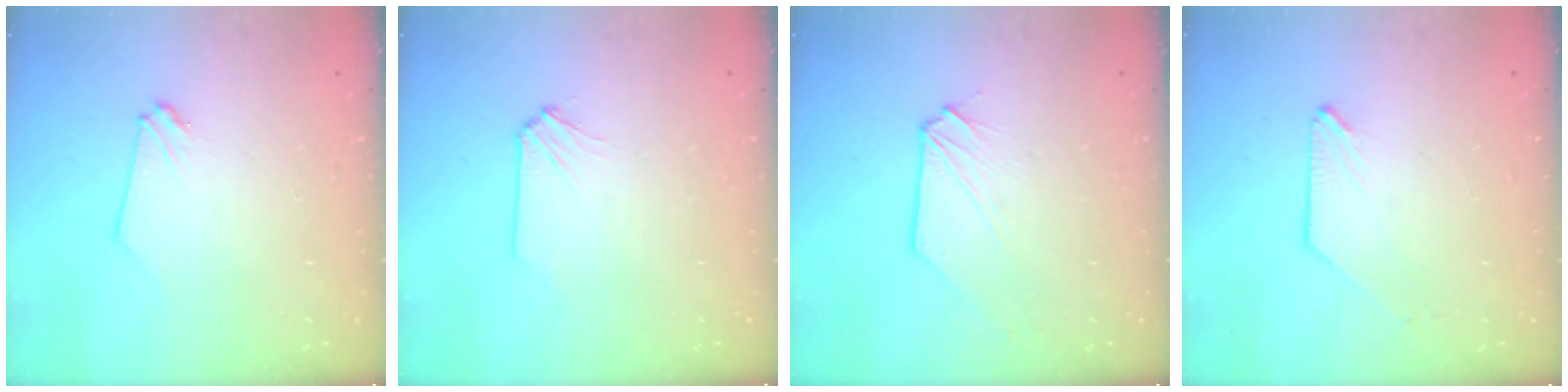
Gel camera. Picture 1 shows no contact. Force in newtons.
{"total": 0.0}
{"total": 0.6, "press": 0.6, "slide": 0.1}
{"total": 0.7, "press": 0.7, "slide": 0.1}